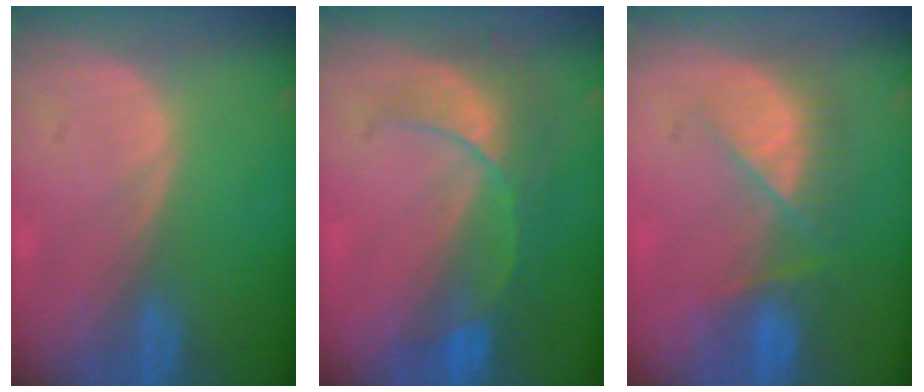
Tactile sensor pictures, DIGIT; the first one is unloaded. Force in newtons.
{"total": 8.0, "press": 7.1, "slide": 3.8}
{"total": 7.6, "press": 6.9, "slide": 3.1}